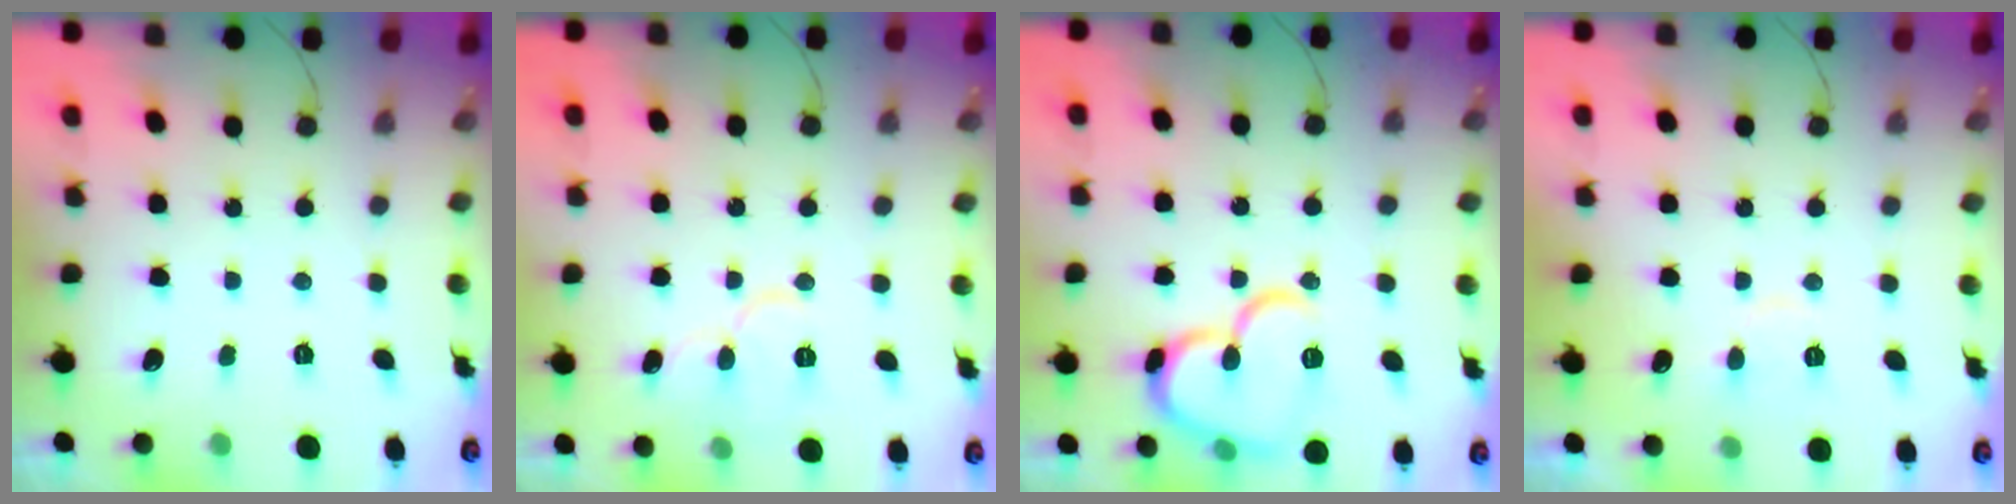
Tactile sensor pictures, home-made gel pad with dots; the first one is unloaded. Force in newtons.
{"total": 8.0, "press": 8.0, "slide": 0.9}
{"total": 15.9, "press": 15.8, "slide": 1.7}
{"total": 6.3, "press": 6.3, "slide": 0.6}